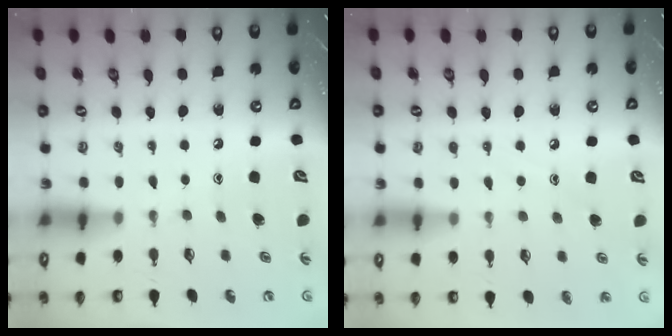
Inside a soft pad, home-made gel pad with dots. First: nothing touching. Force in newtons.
{"total": 7.2, "press": 7.2, "slide": 0.7}